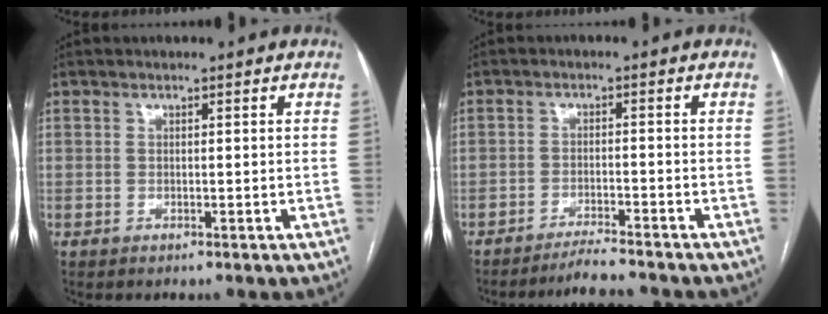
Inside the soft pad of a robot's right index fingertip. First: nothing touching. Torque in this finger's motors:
{"motor_torque": [0.20, -0.18, 0.11, 0.04]}